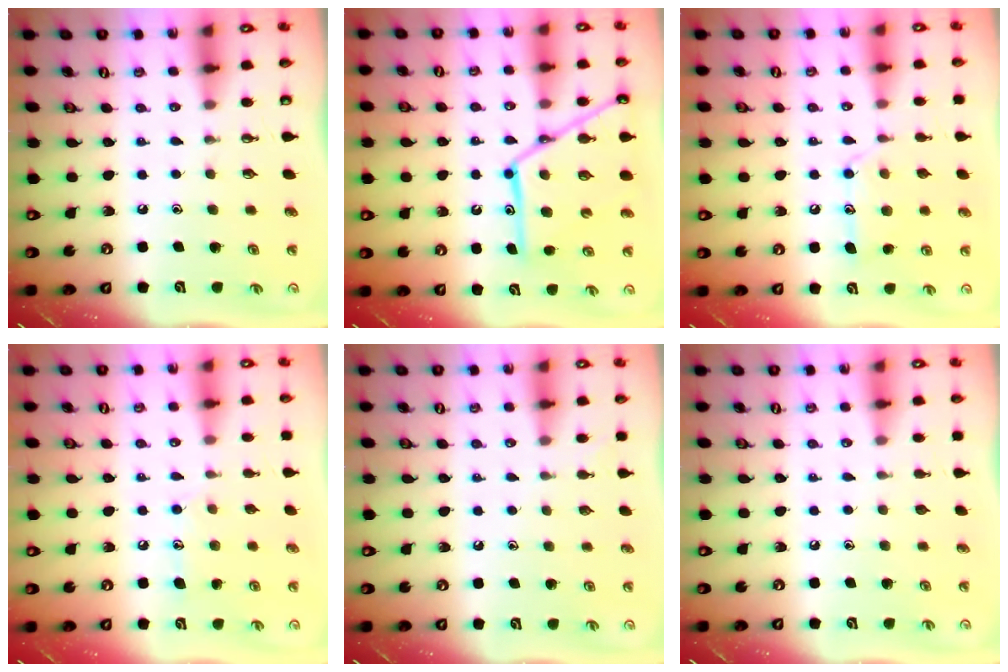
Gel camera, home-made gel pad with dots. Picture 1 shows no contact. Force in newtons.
{"total": 18.8, "press": 18.7, "slide": 1.8}
{"total": 13.1, "press": 13.1, "slide": 1.0}
{"total": 8.3, "press": 8.3, "slide": 0.6}
{"total": 2.6, "press": 2.6, "slide": 0.3}
{"total": 0.0}